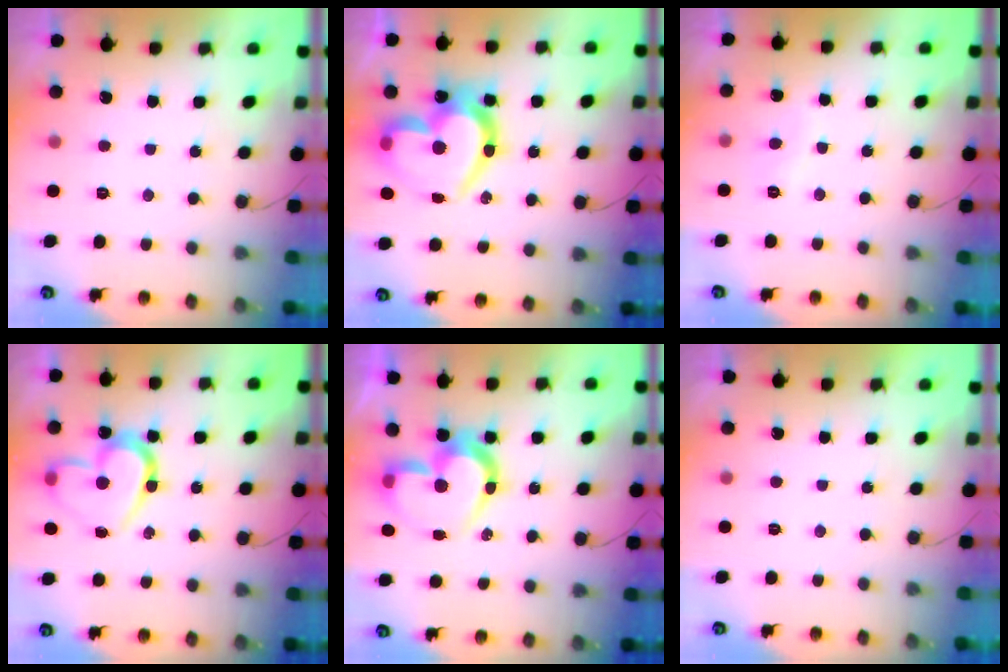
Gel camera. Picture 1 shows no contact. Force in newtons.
{"total": 25.9, "press": 25.8, "slide": 2.4}
{"total": 5.7, "press": 5.7, "slide": 0.5}
{"total": 16.5, "press": 16.4, "slide": 1.9}
{"total": 15.9, "press": 15.7, "slide": 2.1}
{"total": 1.7, "press": 1.7, "slide": 0.0}